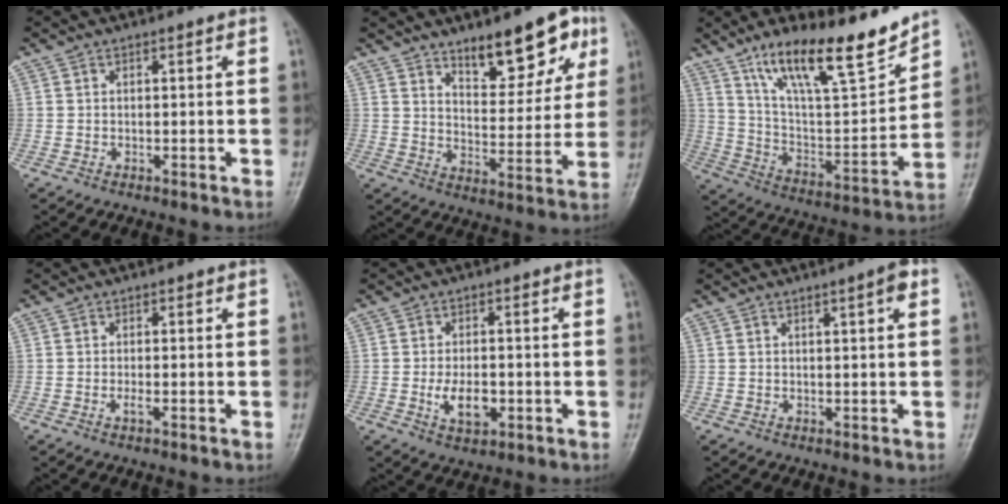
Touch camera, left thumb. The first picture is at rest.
{"total": 13.8, "force": [8.2, 5.8, 9.5], "torque": [-0.084, -0.045, 0.124]}
{"total": 20.2, "force": [14.6, 5.2, 13.0], "torque": [-0.176, -0.080, 0.257]}
{"total": 1.2, "force": [-0.2, 0.4, 1.1], "torque": [-0.016, -0.001, -0.007]}
{"total": 6.1, "force": [-1.4, 3.6, 4.7], "torque": [-0.074, 0.001, -0.021]}
{"total": 2.6, "force": [1.2, 0.3, 2.3], "torque": [-0.030, -0.002, 0.017]}